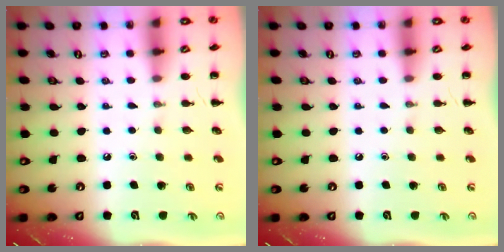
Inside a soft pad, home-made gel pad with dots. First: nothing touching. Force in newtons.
{"total": 0.0}